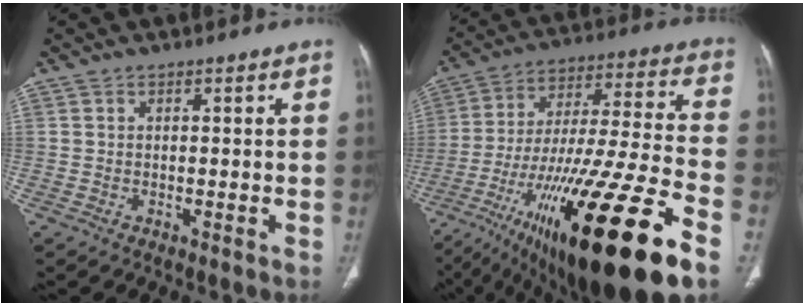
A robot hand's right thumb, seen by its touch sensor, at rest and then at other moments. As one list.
[{"total": 34.2, "force": [-18.0, 6.6, 28.3], "torque": [-0.458, 0.027, -0.292]}]